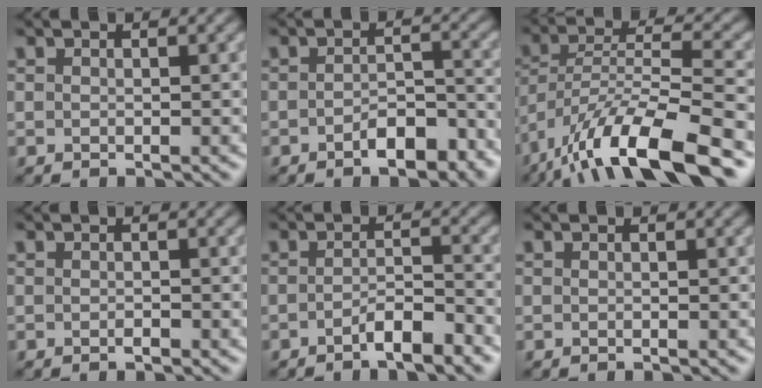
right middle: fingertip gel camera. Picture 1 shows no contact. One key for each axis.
{"total": 4.1, "fx": -2.4, "fy": 1.7, "fz": 2.8, "tx": -0.040, "ty": 0.007, "tz": -0.037}
{"total": 12.3, "fx": -8.4, "fy": 3.3, "fz": 8.4, "tx": -0.151, "ty": -0.001, "tz": -0.157}
{"total": 0.6, "fx": -0.3, "fy": 0.2, "fz": 0.4, "tx": -0.009, "ty": 0.000, "tz": -0.005}
{"total": 3.0, "fx": -1.9, "fy": 0.7, "fz": 2.2, "tx": -0.037, "ty": 0.007, "tz": -0.036}
{"total": 0.0}